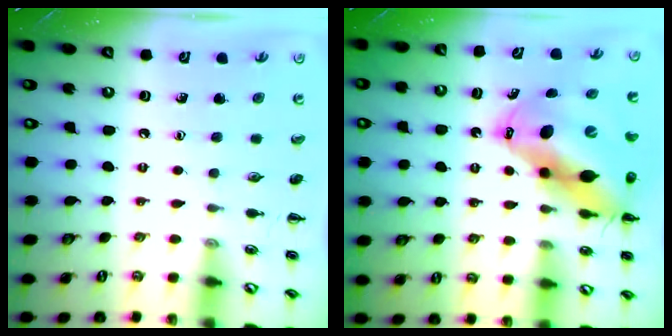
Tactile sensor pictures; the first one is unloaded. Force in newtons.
{"total": 16.4, "press": 15.7, "slide": 4.8}